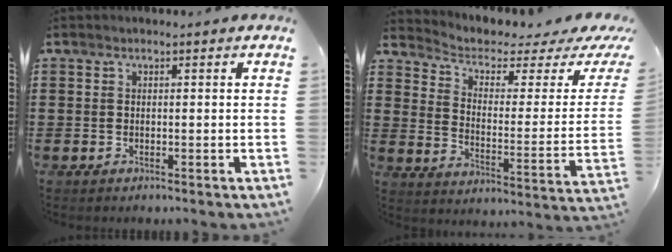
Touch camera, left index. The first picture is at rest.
{"total": 3.2, "force": [1.9, 1.2, 2.2], "torque": [-0.058, -0.017, 0.026]}